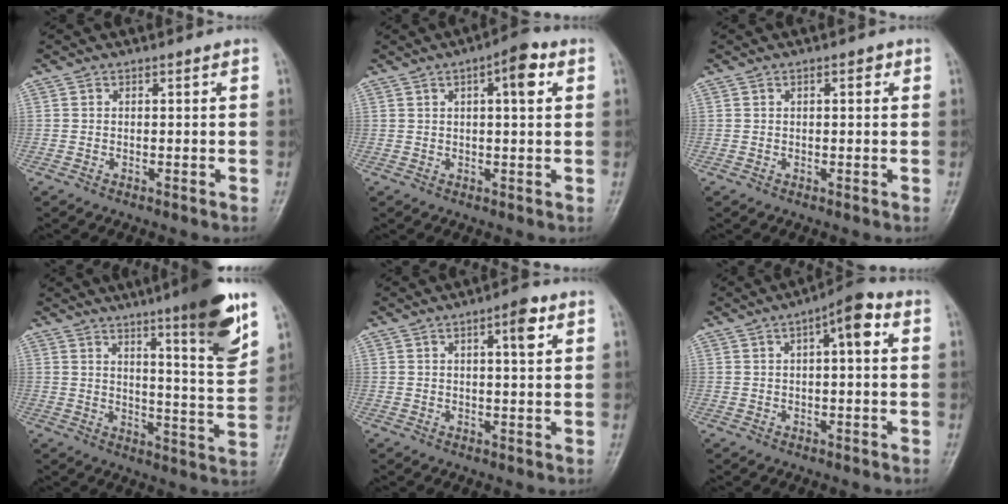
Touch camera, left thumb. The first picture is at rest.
{"total": 6.1, "force": [2.3, 1.9, 5.4], "torque": [-0.069, 0.007, 0.026]}
{"total": 1.4, "force": [0.6, 0.6, 1.2], "torque": [-0.013, 0.002, 0.005]}
{"total": 14.6, "force": [8.6, 1.5, 11.7], "torque": [-0.151, -0.054, 0.127]}
{"total": 4.7, "force": [2.0, 1.2, 4.0], "torque": [-0.055, -0.002, 0.028]}
{"total": 6.9, "force": [2.0, 2.3, 6.2], "torque": [-0.085, 0.018, 0.021]}